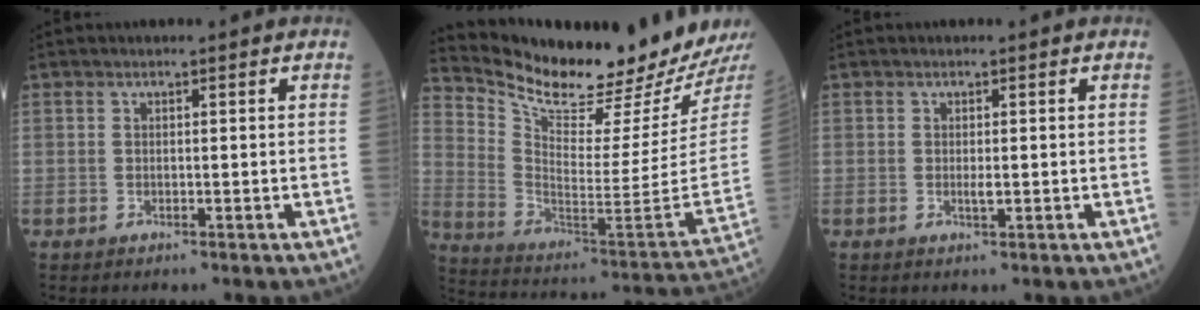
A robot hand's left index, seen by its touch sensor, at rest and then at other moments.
{"total": 22.8, "force": [20.8, -0.5, 9.3], "torque": [-0.174, -0.110, 0.318]}
{"total": 0.8, "force": [-0.1, 0.2, 0.7], "torque": [-0.016, -0.006, -0.004]}